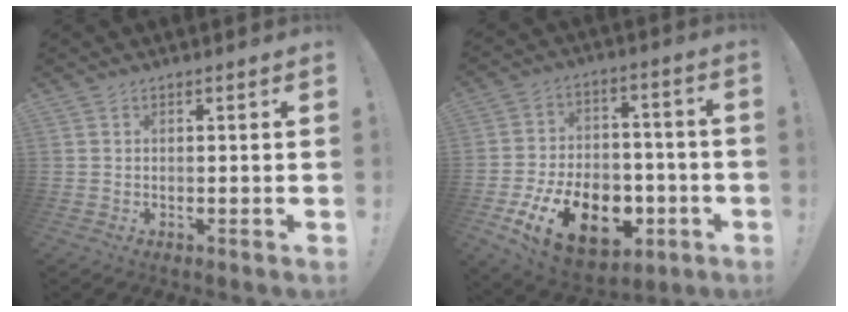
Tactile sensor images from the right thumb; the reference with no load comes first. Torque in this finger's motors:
{"motor_torque": [2.41, 2.59, 1.44, -1.33, 0.14]}